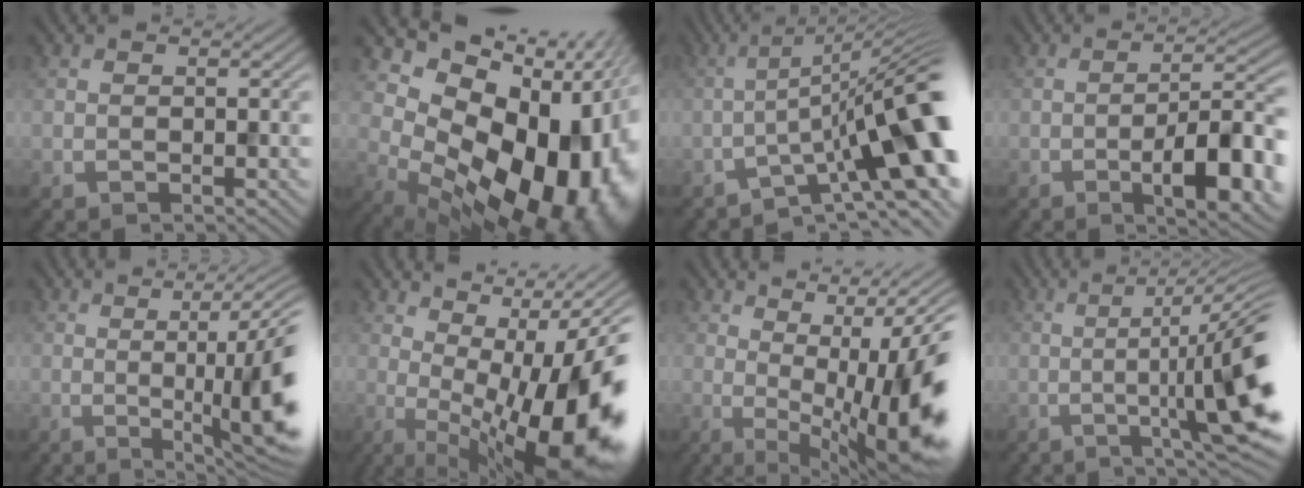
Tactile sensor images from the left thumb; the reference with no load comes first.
{"total": 18.6, "force": [0.2, 12.4, 13.8], "torque": [-0.183, -0.045, 0.049]}
{"total": 14.2, "force": [-4.3, 3.1, 13.1], "torque": [-0.187, 0.010, -0.073]}
{"total": 11.3, "force": [-4.1, 3.4, 9.9], "torque": [-0.145, 0.004, -0.058]}
{"total": 14.2, "force": [-0.4, 3.6, 13.8], "torque": [-0.161, 0.000, -0.006]}
{"total": 19.0, "force": [-1.2, 6.1, 17.9], "torque": [-0.224, 0.003, -0.017]}
{"total": 16.8, "force": [-0.7, 5.1, 15.9], "torque": [-0.206, 0.005, -0.004]}
{"total": 13.9, "force": [-2.2, 2.0, 13.5], "torque": [-0.173, 0.007, -0.029]}